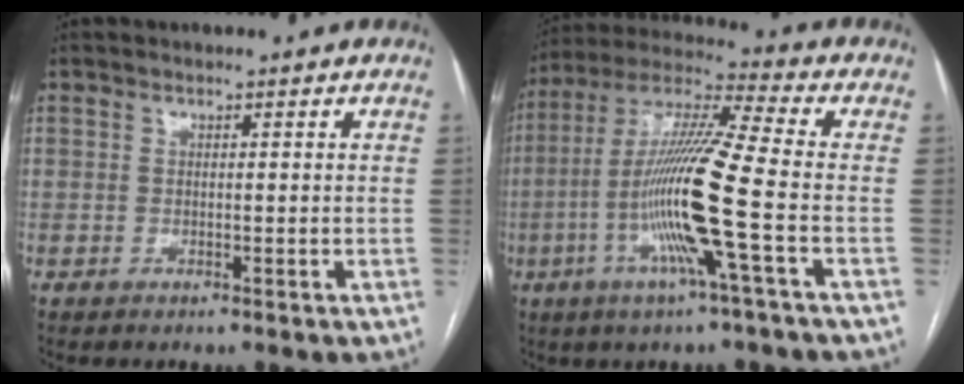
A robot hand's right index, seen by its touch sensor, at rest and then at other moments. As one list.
[{"total": 15.8, "force": [-4.1, -1.1, 15.2], "torque": [-0.301, -0.007, -0.090]}]